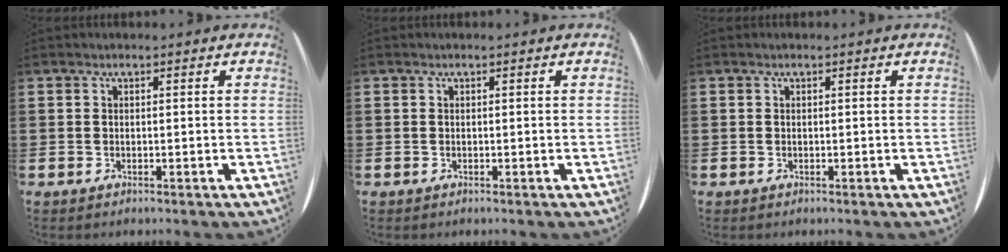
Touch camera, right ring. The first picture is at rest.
{"total": 0.0}
{"total": 0.0}